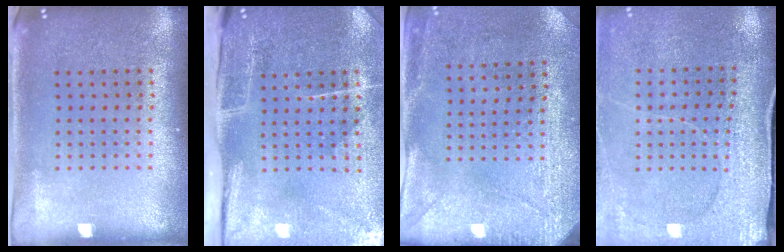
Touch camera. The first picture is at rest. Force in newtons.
{"total": 4.8, "press": 3.8, "slide": 2.9}
{"total": 3.0, "press": 2.3, "slide": 1.9}
{"total": 2.9, "press": 2.9, "slide": 0.4}